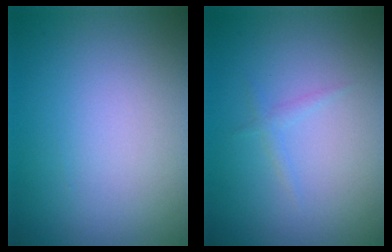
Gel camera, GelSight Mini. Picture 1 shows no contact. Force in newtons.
{"total": 0.8, "press": 0.8, "slide": 0.0}